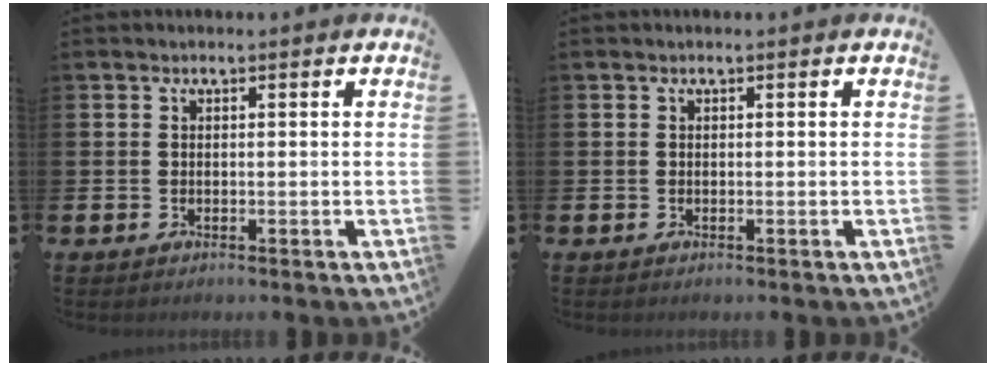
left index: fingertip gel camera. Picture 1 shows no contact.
{"total": 0.0}